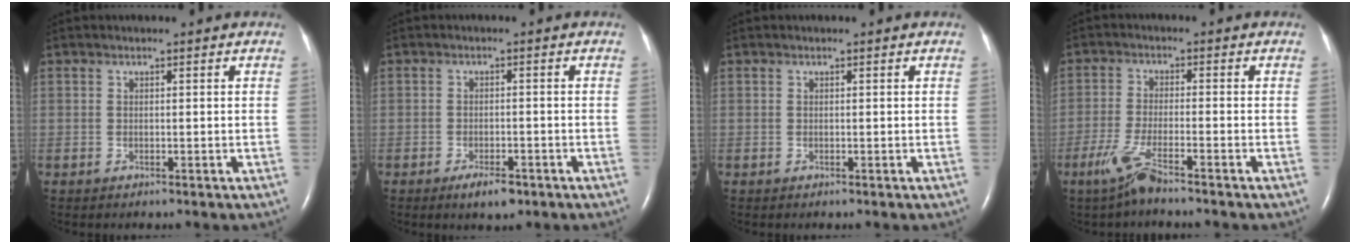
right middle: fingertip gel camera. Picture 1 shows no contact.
{"total": 3.5, "force": [-2.3, 1.2, 2.4], "torque": [-0.045, -0.002, -0.034]}
{"total": 0.0}
{"total": 5.1, "force": [-3.8, -0.1, 3.5], "torque": [-0.080, -0.012, -0.079]}